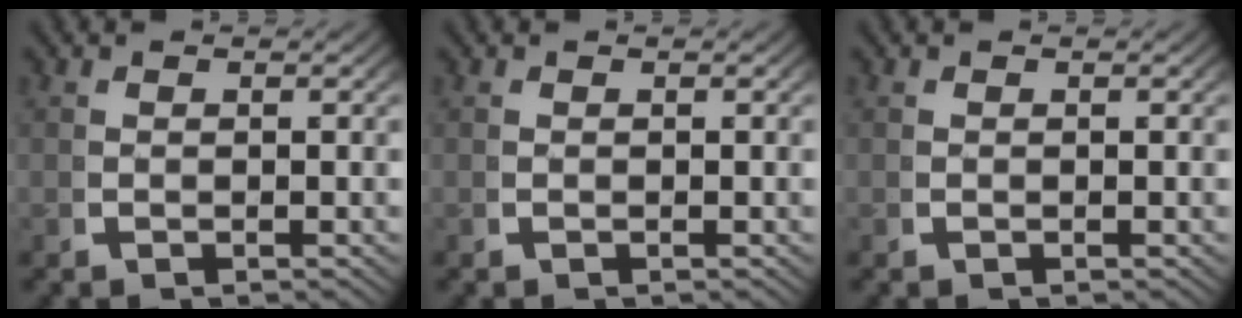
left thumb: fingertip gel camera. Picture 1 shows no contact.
{"total": 0.0}
{"total": 0.0}